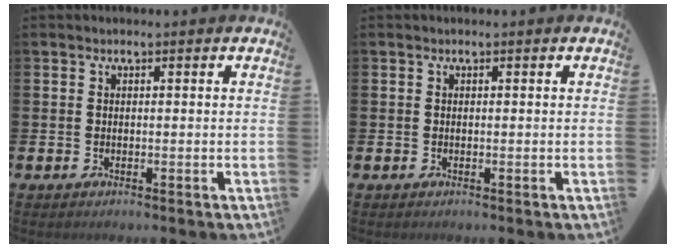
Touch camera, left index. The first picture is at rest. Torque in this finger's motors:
{"motor_torque": [-0.24, 0.20, -0.09, -0.01]}